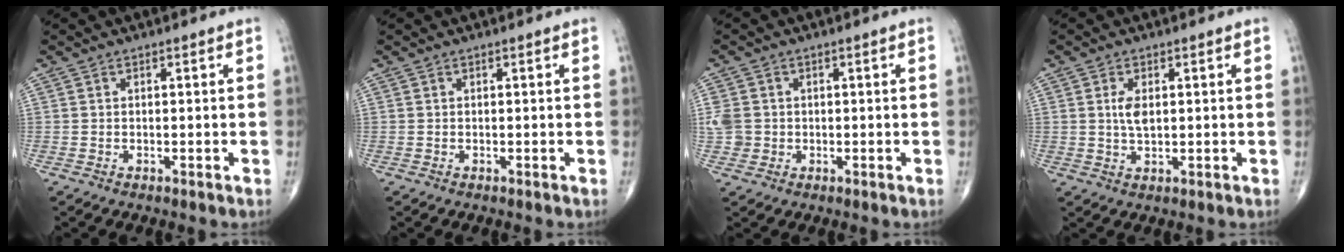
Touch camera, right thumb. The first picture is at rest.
{"total": 0.0}
{"total": 4.9, "force": [0.1, 4.5, 2.0], "torque": [-0.036, 0.009, 0.007]}
{"total": 3.6, "force": [0.7, 1.9, 3.0], "torque": [-0.057, -0.005, 0.015]}